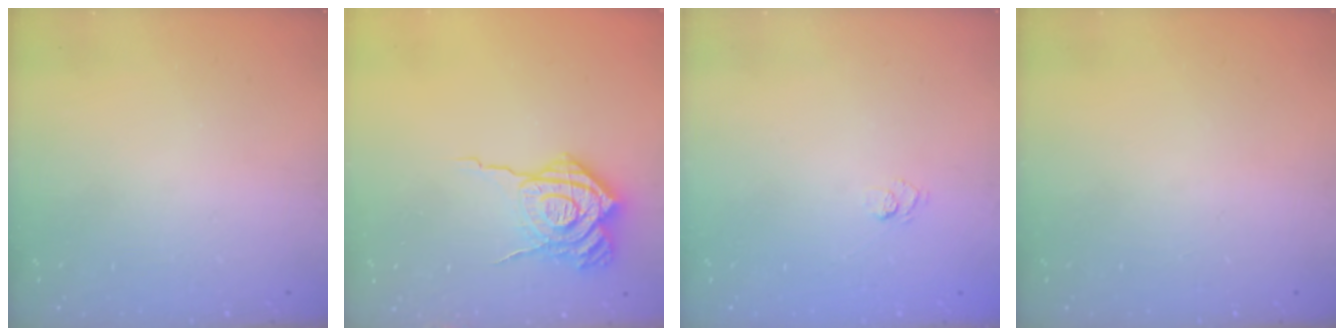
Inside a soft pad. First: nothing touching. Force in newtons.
{"total": 15.9, "press": 15.9, "slide": 1.5}
{"total": 4.5, "press": 4.3, "slide": 1.2}
{"total": 0.0}